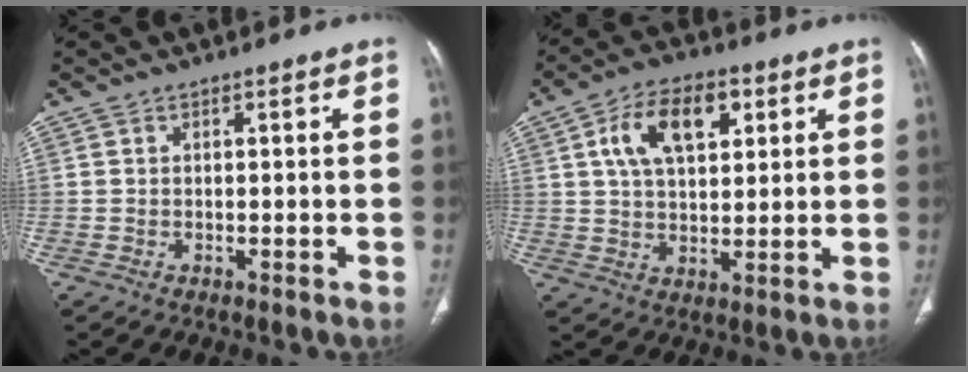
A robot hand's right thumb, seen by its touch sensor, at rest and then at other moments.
{"total": 12.2, "force": [4.4, 6.9, 9.1], "torque": [-0.139, 0.000, 0.075]}